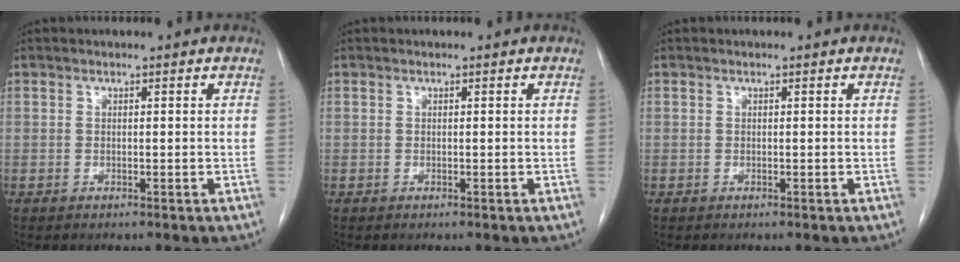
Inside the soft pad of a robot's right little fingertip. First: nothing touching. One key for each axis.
{"total": 0.0}
{"total": 0.0}